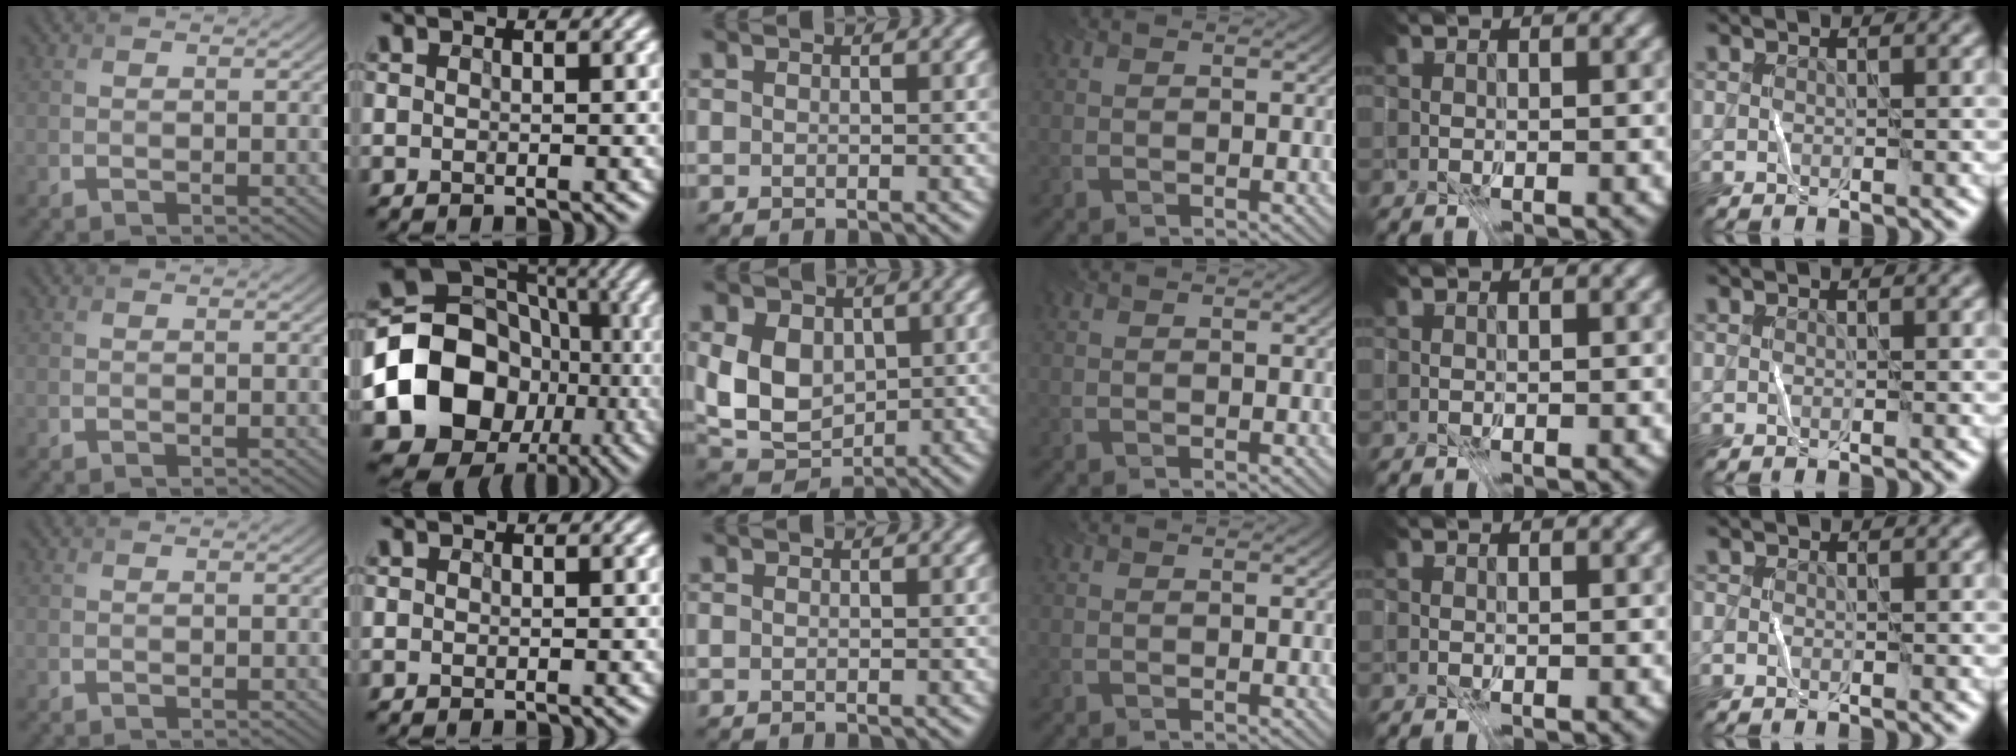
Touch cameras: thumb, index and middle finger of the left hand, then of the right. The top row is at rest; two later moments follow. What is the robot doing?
{"motion": "fold", "object": "file"}